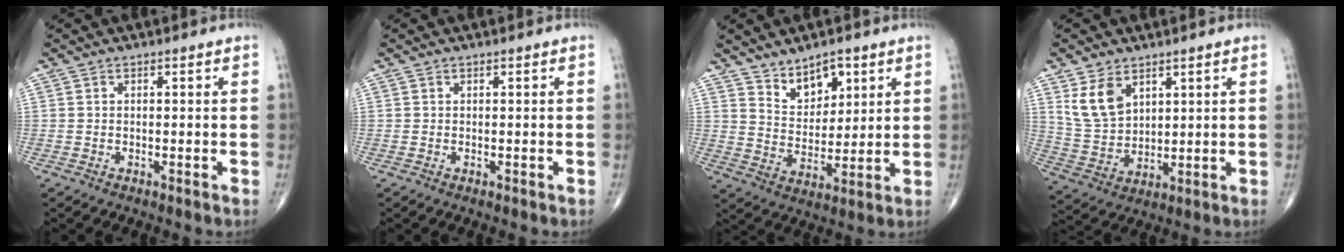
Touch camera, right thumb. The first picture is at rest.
{"total": 0.0}
{"total": 8.1, "force": [5.2, 4.6, 4.1], "torque": [-0.040, -0.042, 0.098]}
{"total": 8.6, "force": [4.5, 5.4, 5.0], "torque": [-0.082, -0.020, 0.103]}